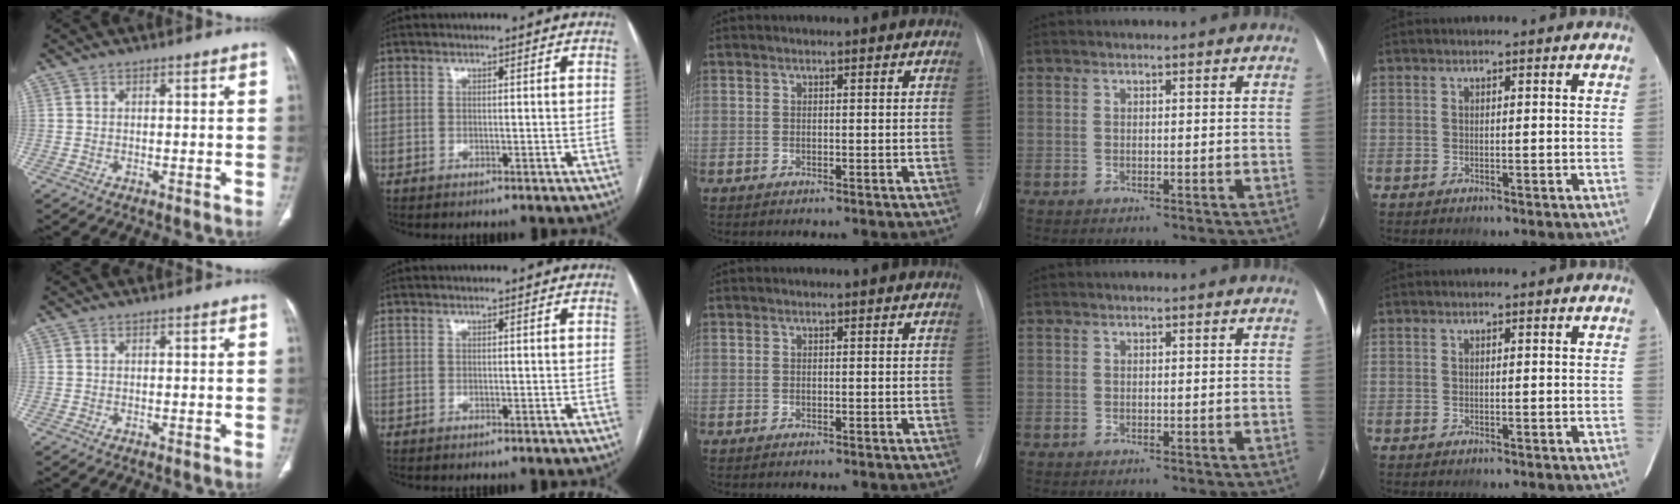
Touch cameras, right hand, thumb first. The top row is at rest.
{}